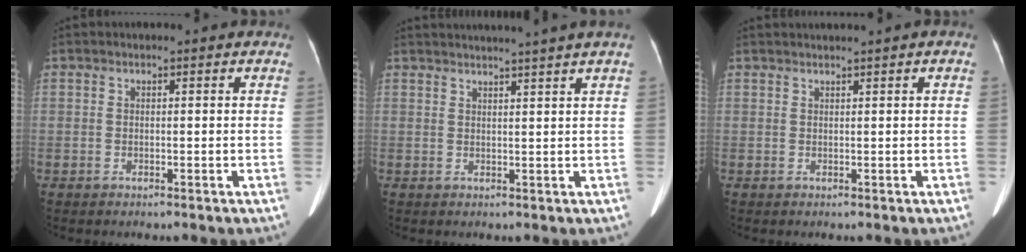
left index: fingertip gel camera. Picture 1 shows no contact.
{"total": 8.0, "force": [7.1, -2.0, 3.1], "torque": [-0.034, 0.003, 0.082]}
{"total": 1.2, "force": [0.8, -0.3, 0.8], "torque": [-0.016, 0.009, 0.018]}